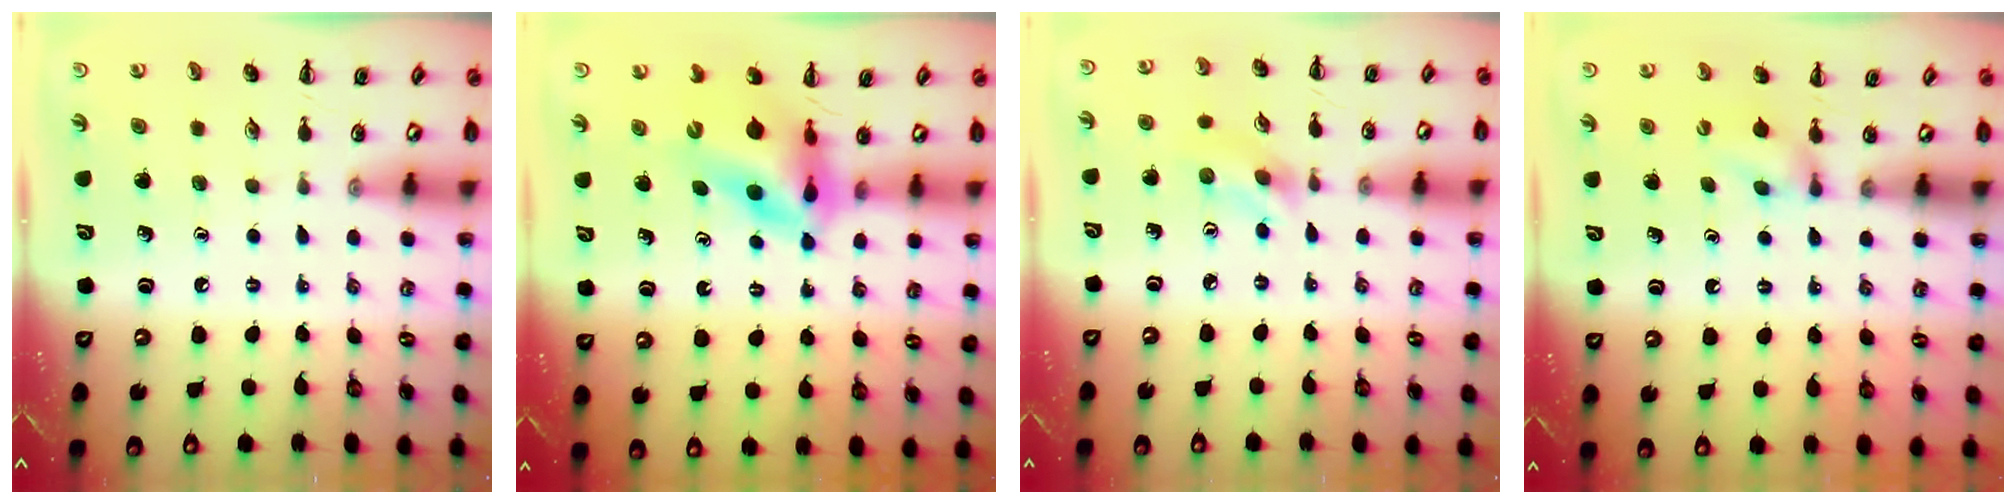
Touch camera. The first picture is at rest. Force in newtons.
{"total": 9.4, "press": 9.0, "slide": 2.7}
{"total": 2.8, "press": 2.7, "slide": 0.9}
{"total": 5.1, "press": 4.8, "slide": 1.7}